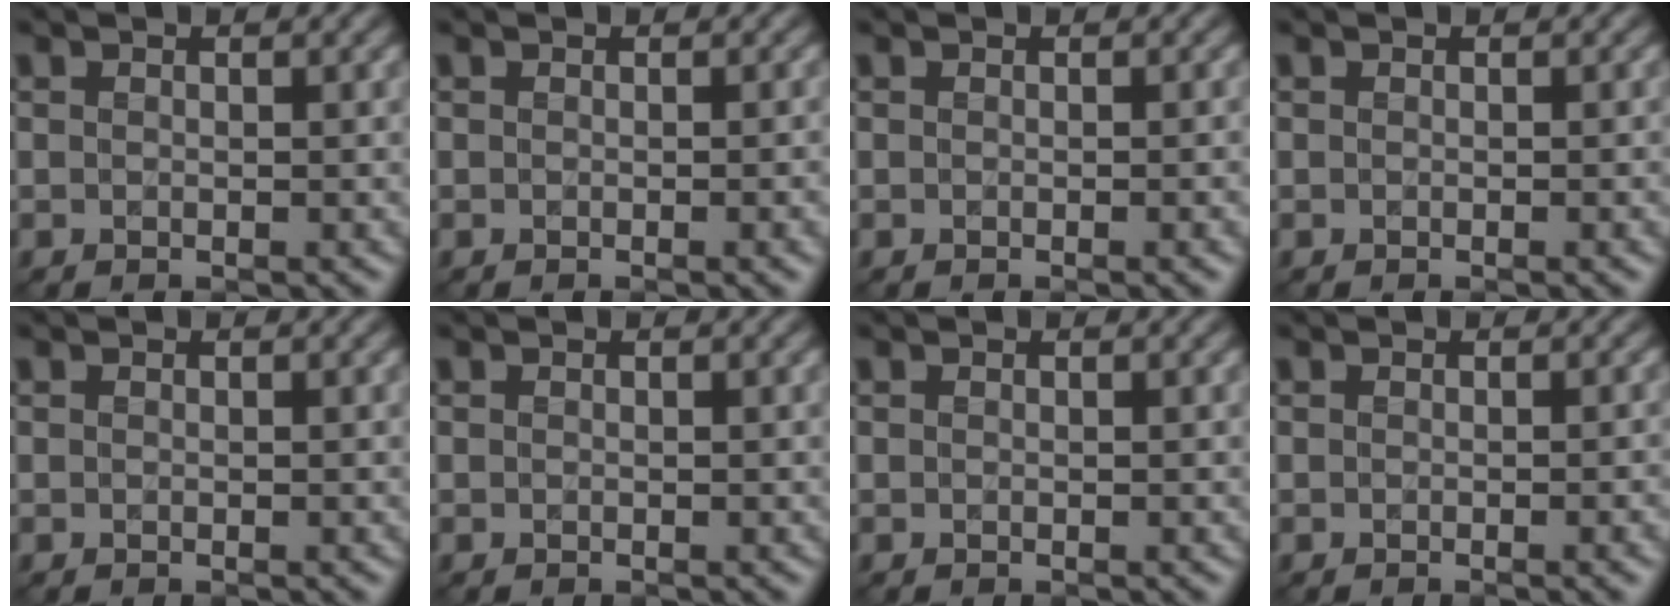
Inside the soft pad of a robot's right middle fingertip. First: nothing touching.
{"total": 1.8, "force": [-0.4, 0.5, 1.7], "torque": [-0.016, -0.002, -0.006]}
{"total": 1.5, "force": [-0.3, 0.4, 1.4], "torque": [-0.012, -0.001, -0.006]}
{"total": 1.0, "force": [-0.2, 0.3, 1.0], "torque": [-0.007, 0.000, -0.004]}
{"total": 0.0}
{"total": 0.0}
{"total": 0.0}
{"total": 2.2, "force": [-0.5, 0.6, 2.1], "torque": [-0.017, -0.001, -0.007]}